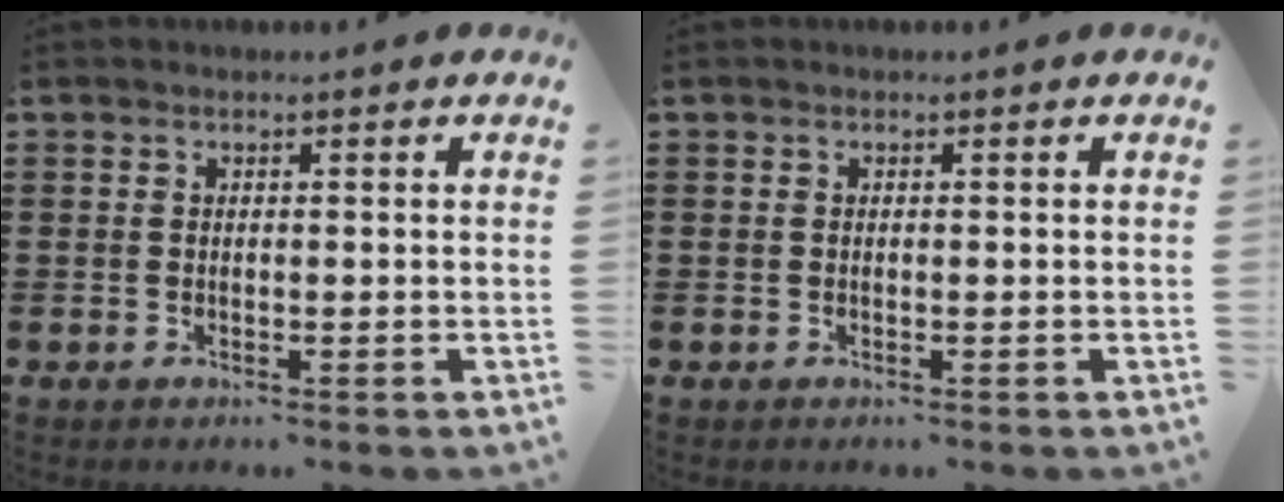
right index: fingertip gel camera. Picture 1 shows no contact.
{"total": 0.0}